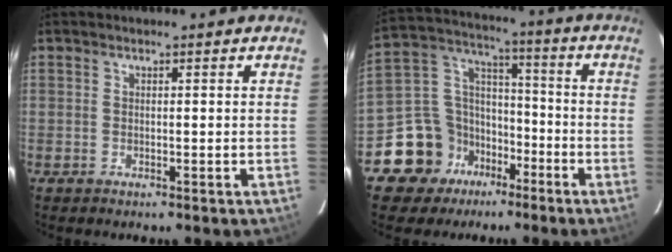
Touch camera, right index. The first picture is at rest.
{"total": 12.8, "force": [-8.0, 9.5, 3.0], "torque": [-0.086, 0.060, -0.130]}